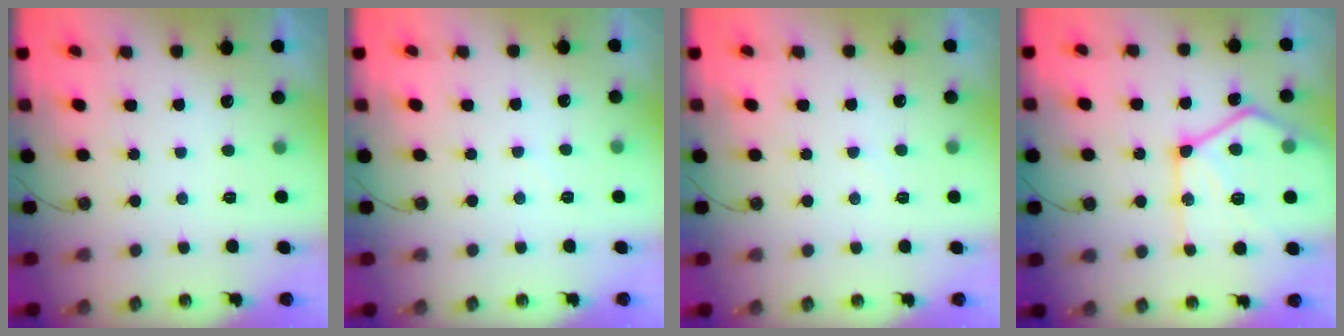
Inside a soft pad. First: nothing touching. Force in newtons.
{"total": 2.5, "press": 2.5, "slide": 0.4}
{"total": 4.7, "press": 4.6, "slide": 0.7}
{"total": 21.5, "press": 21.3, "slide": 2.4}